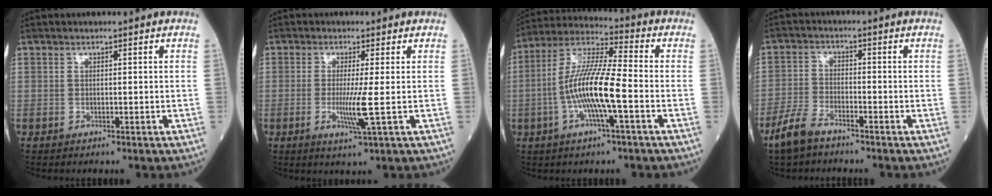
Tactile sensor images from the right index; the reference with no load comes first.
{"total": 4.6, "force": [-0.6, -1.0, 4.5], "torque": [-0.093, -0.015, -0.012]}
{"total": 12.5, "force": [-2.8, 1.1, 12.1], "torque": [-0.245, 0.005, -0.060]}
{"total": 5.5, "force": [-4.4, 1.6, 2.8], "torque": [-0.071, -0.005, -0.089]}